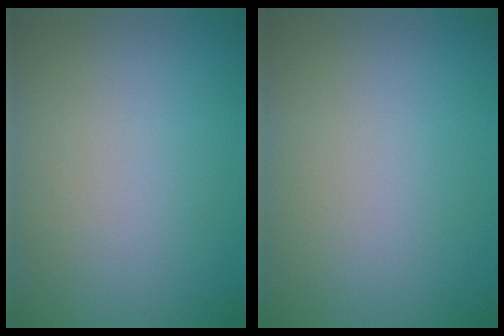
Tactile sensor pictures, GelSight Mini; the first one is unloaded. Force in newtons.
{"total": 0.0}